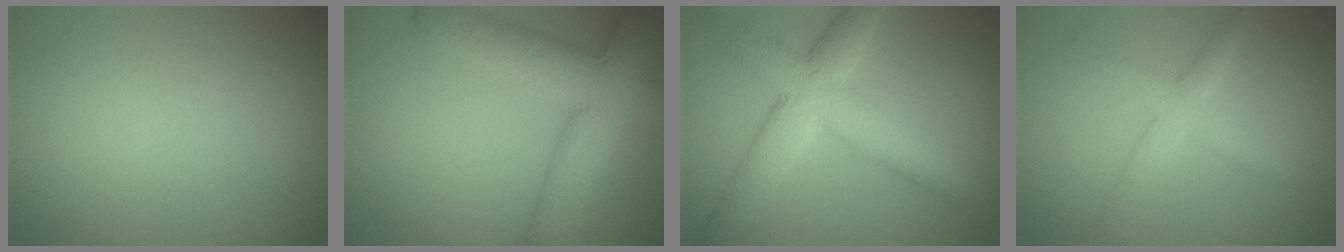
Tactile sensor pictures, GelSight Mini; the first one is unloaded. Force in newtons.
{"total": 11.1, "press": 11.1, "slide": 0.7}
{"total": 6.9, "press": 6.9, "slide": 0.2}
{"total": 2.6, "press": 2.6, "slide": 0.2}